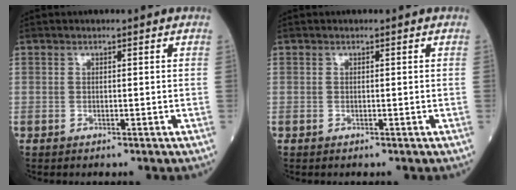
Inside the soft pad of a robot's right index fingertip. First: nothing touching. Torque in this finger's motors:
{"motor_torque": [0.00, 0.00, 0.00, 0.00]}